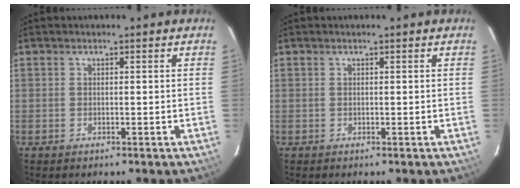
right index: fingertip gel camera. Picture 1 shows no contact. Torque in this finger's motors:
{"motor_torque": [0.00, 0.00, 0.06, 0.01]}